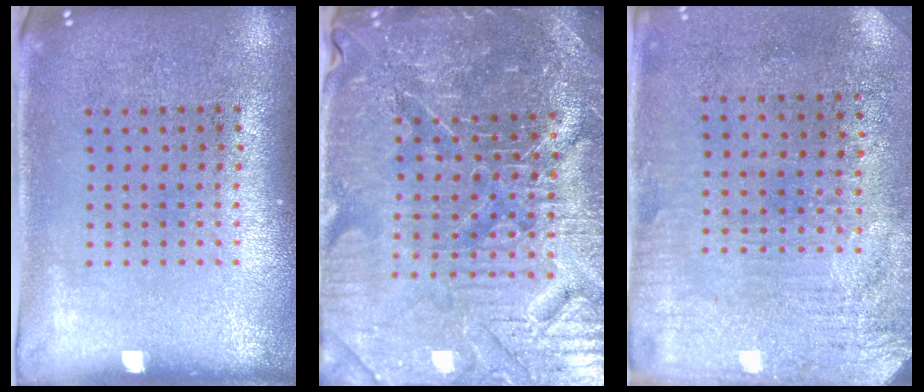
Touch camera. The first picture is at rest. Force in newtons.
{"total": 5.6, "press": 5.3, "slide": 2.0}
{"total": 3.4, "press": 2.8, "slide": 1.9}